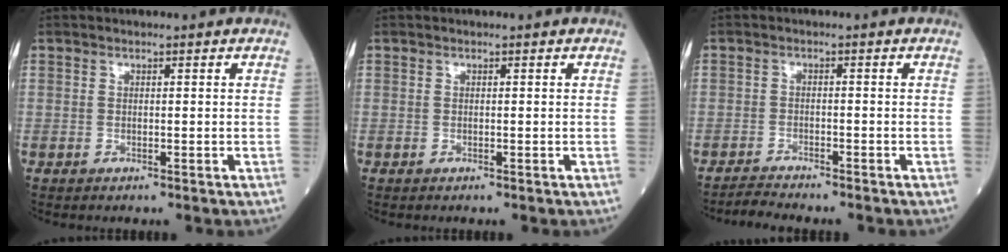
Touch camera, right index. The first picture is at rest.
{"total": 0.0}
{"total": 2.5, "force": [-2.5, -0.3, 0.1], "torque": [-0.007, -0.012, -0.044]}